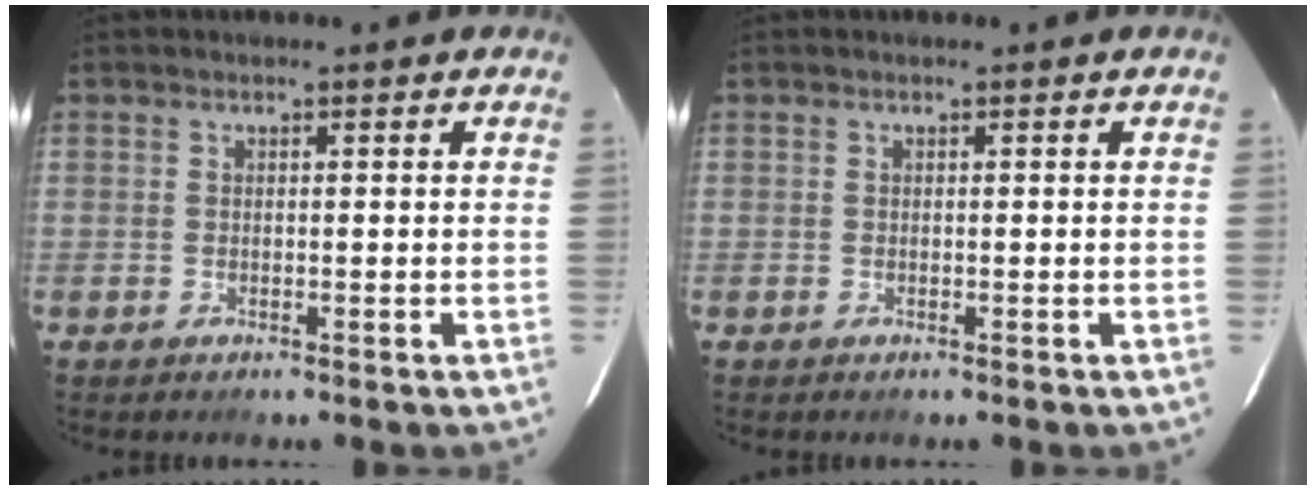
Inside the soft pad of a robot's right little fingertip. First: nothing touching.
{"total": 0.0}